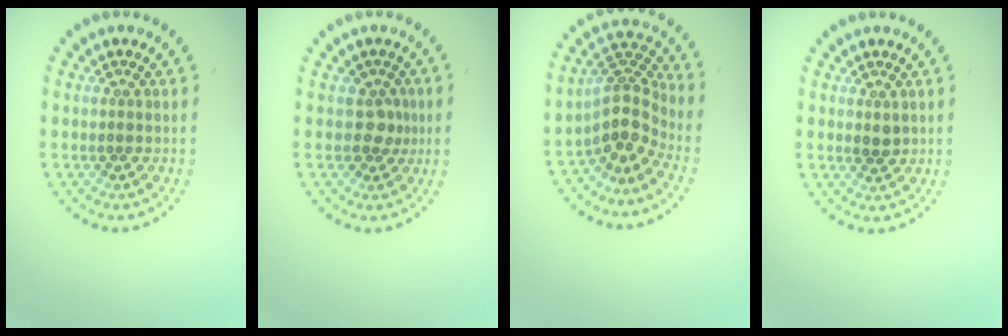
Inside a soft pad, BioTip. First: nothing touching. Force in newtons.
{"total": 1.9, "press": 1.4, "slide": 1.2}
{"total": 3.9, "press": 3.0, "slide": 2.5}
{"total": 1.0, "press": 0.9, "slide": 0.3}